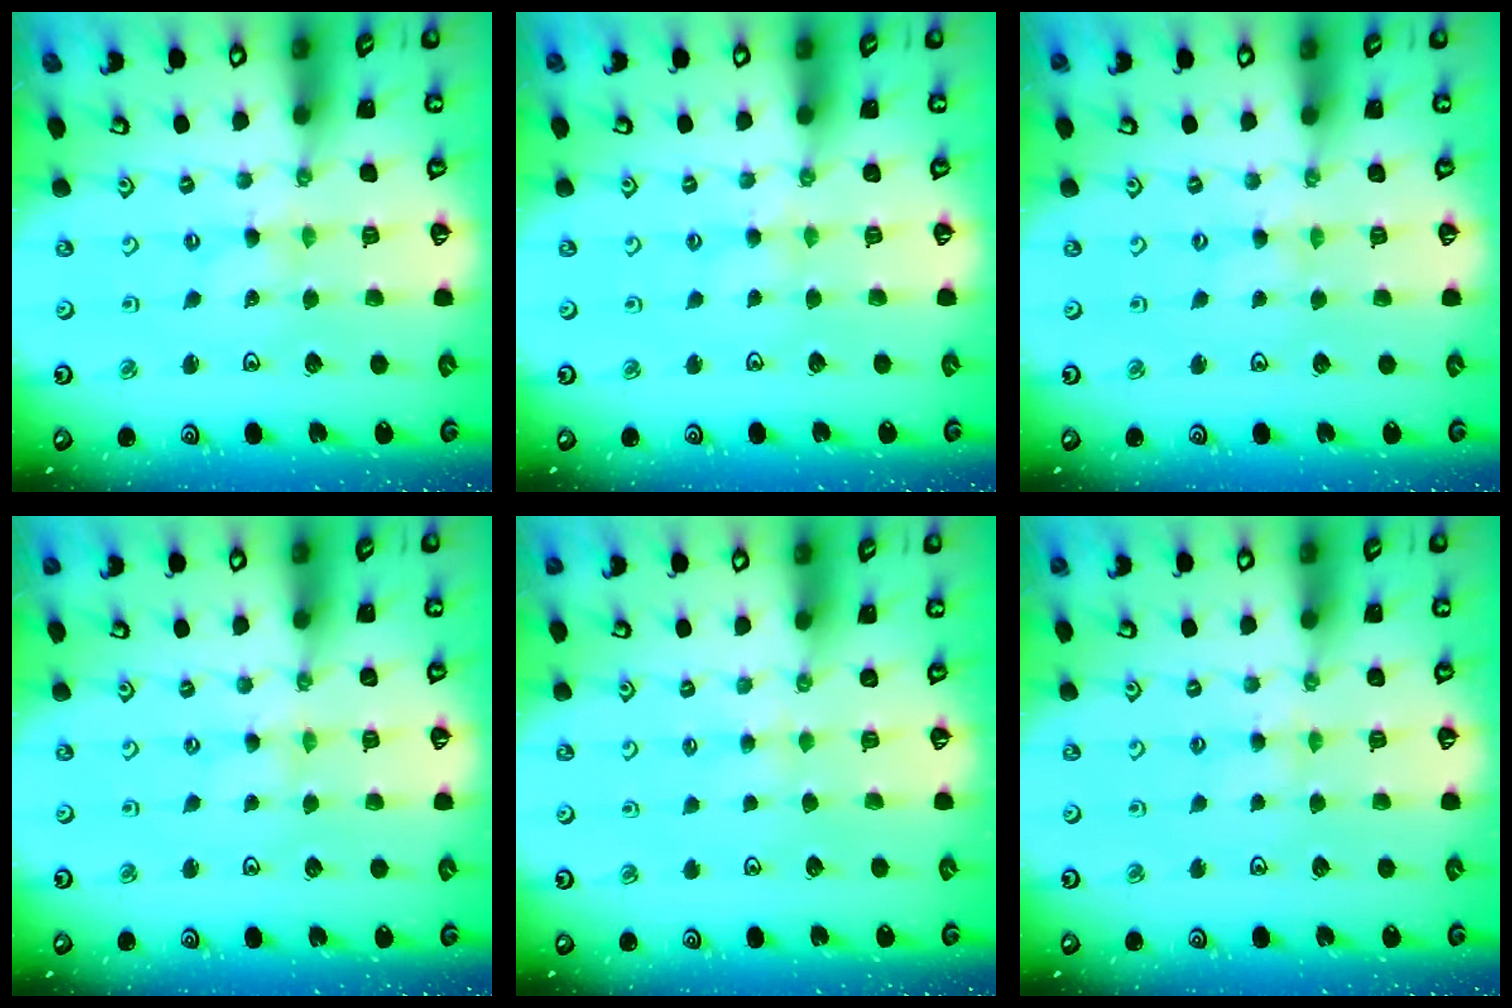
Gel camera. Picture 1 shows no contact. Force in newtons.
{"total": 2.0, "press": 1.9, "slide": 0.3}
{"total": 1.1, "press": 1.1, "slide": 0.2}
{"total": 0.0}
{"total": 2.0, "press": 2.0, "slide": 0.4}
{"total": 2.8, "press": 2.8, "slide": 0.4}